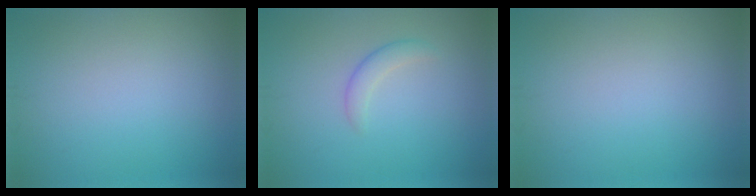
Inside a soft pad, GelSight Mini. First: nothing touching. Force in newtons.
{"total": 1.5, "press": 1.5, "slide": 0.0}
{"total": 0.0}